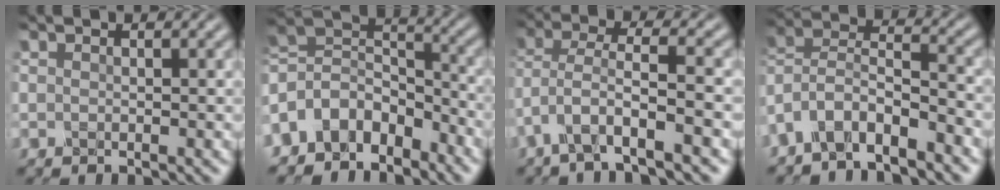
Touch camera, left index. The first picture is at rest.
{"total": 7.6, "force": [-4.9, 4.9, 3.2], "torque": [-0.048, 0.006, -0.105]}
{"total": 5.3, "force": [-2.9, 1.2, 4.2], "torque": [-0.084, 0.000, -0.060]}
{"total": 6.4, "force": [-5.1, 2.2, 3.2], "torque": [-0.055, 0.002, -0.099]}